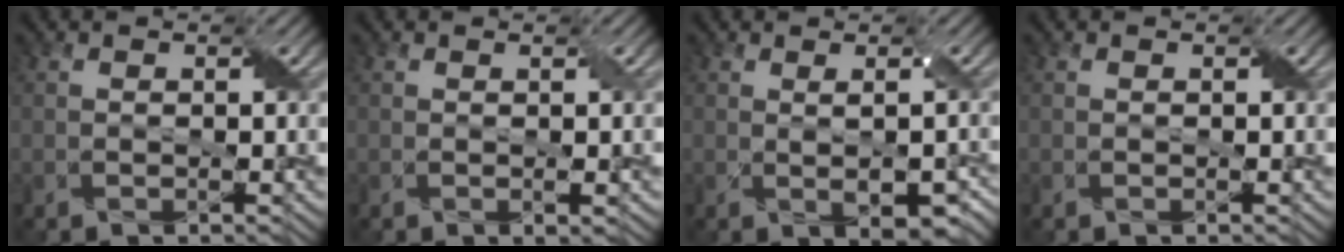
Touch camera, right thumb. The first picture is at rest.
{"total": 1.0, "force": [0.1, 0.1, 1.0], "torque": [-0.018, 0.004, 0.002]}
{"total": 3.7, "force": [-0.2, 1.5, 3.4], "torque": [-0.056, -0.011, 0.011]}
{"total": 0.0}